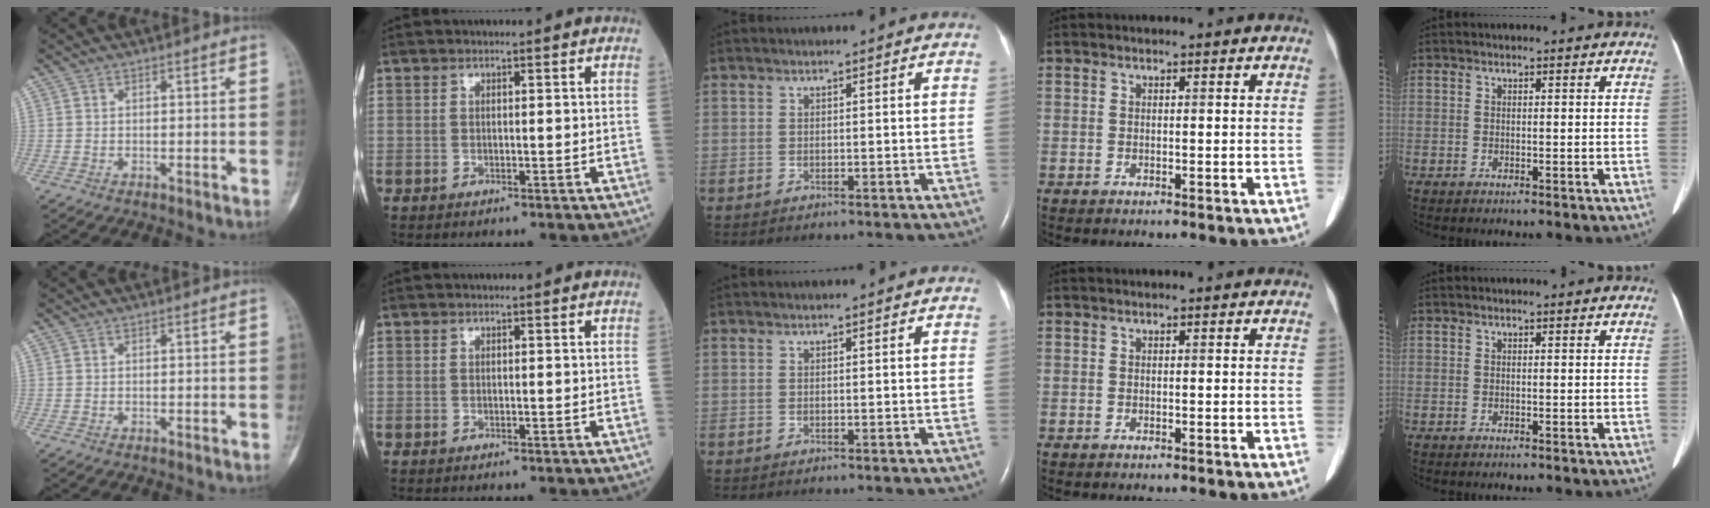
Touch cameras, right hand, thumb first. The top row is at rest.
{}